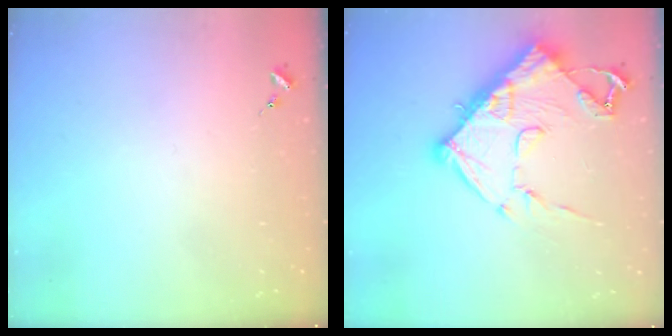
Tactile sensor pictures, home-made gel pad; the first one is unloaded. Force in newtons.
{"total": 16.4, "press": 16.4, "slide": 1.4}